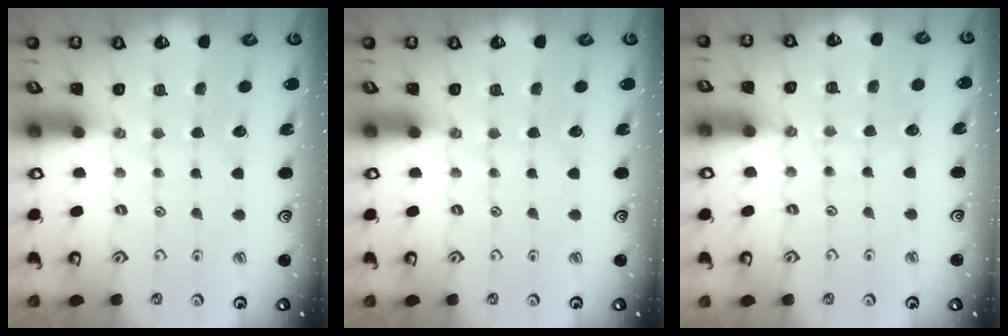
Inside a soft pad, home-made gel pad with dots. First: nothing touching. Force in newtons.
{"total": 0.0}
{"total": 3.9, "press": 3.8, "slide": 0.5}